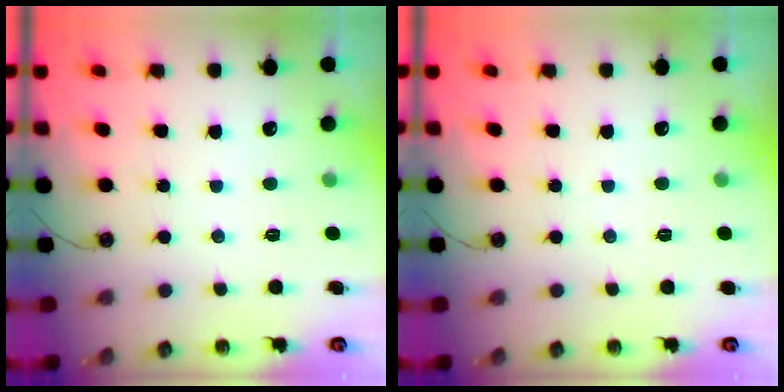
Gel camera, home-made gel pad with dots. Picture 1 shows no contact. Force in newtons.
{"total": 1.7, "press": 0.9, "slide": 1.5}